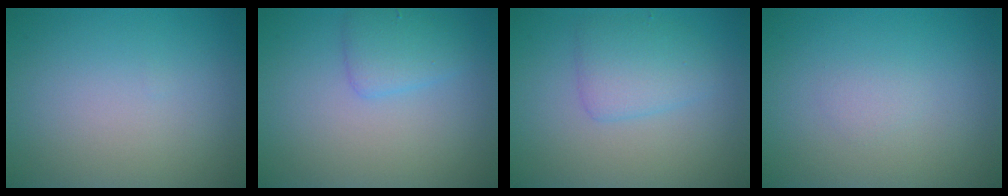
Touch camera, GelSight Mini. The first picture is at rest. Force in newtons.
{"total": 2.4, "press": 2.4, "slide": 0.0}
{"total": 2.8, "press": 2.8, "slide": 0.1}
{"total": 0.7, "press": 0.7, "slide": 0.1}